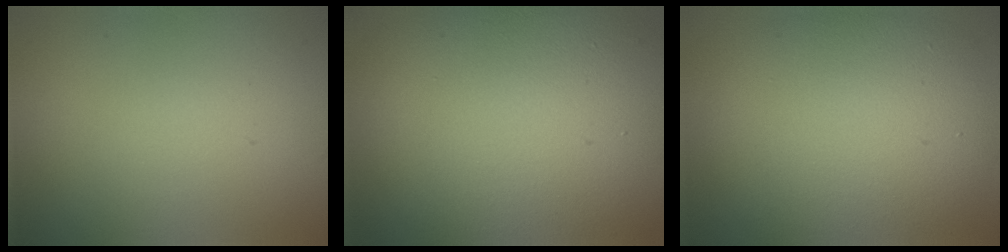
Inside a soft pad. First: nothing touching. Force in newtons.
{"total": 17.0, "press": 17.0, "slide": 1.0}
{"total": 10.7, "press": 10.7, "slide": 0.4}